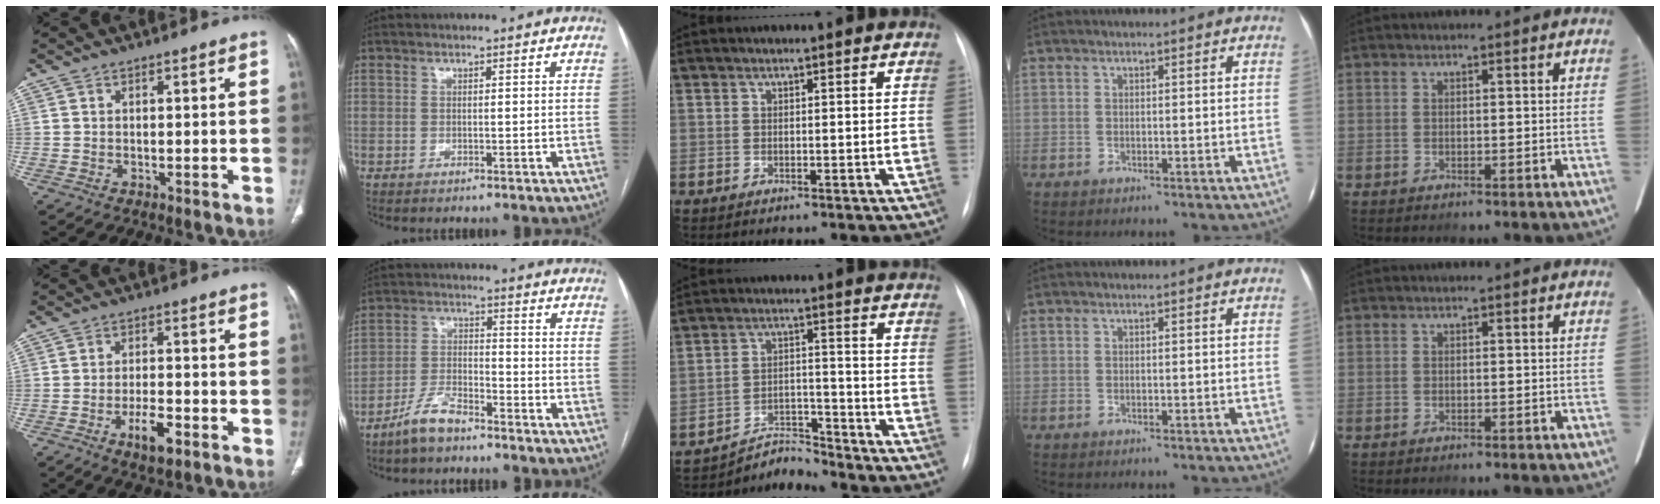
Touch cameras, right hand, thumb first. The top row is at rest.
{"thumb": {"total": 5.8, "force": [-3.0, 2.1, 4.5], "torque": [-0.076, 0.011, -0.046]}, "index": {"total": 6.4, "force": [-5.1, 2.2, 3.1], "torque": [-0.070, 0.002, -0.098]}, "middle": {"total": 5.1, "force": [-5.0, 0.1, -1.2], "torque": [0.019, 0.014, -0.079]}}